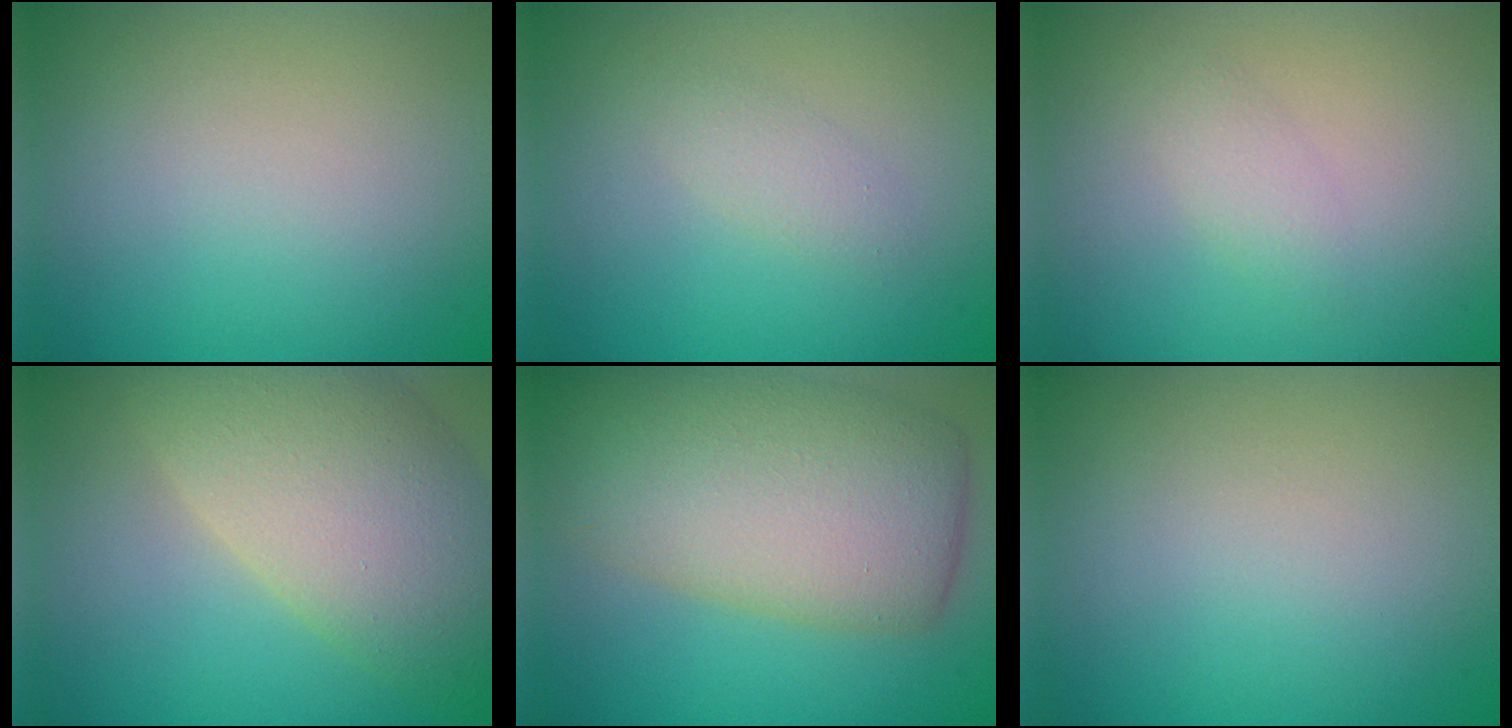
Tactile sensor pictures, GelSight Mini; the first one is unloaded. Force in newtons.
{"total": 1.4, "press": 1.4, "slide": 0.0}
{"total": 1.3, "press": 1.3, "slide": 0.1}
{"total": 10.7, "press": 10.7, "slide": 0.8}
{"total": 11.0, "press": 11.0, "slide": 0.6}
{"total": 0.0}